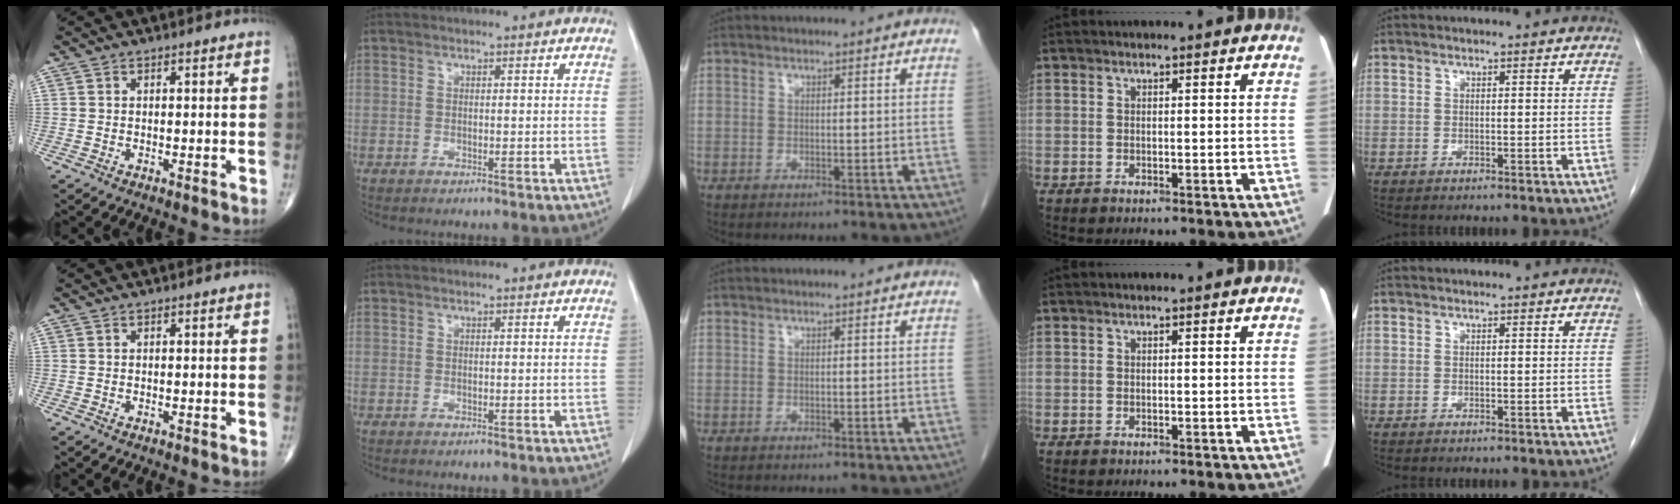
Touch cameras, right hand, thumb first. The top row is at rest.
{}